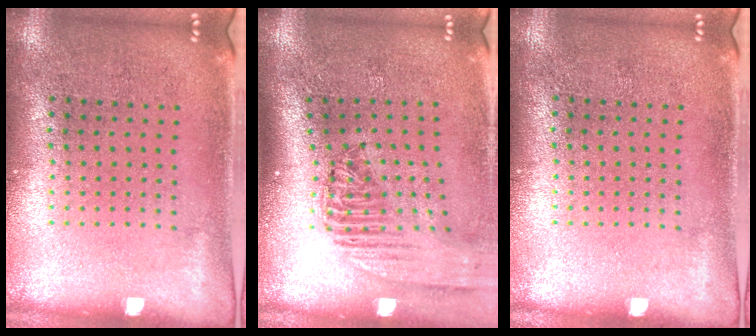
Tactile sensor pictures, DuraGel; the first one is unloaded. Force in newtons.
{"total": 2.4, "press": 1.8, "slide": 1.5}
{"total": 0.0}